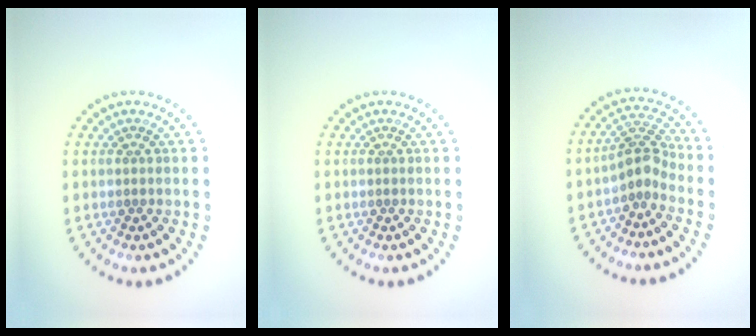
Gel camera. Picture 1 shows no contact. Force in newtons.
{"total": 0.0}
{"total": 2.7, "press": 2.0, "slide": 1.8}